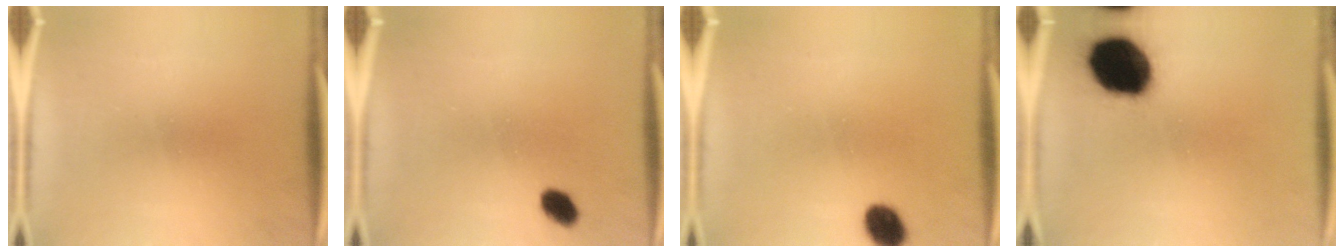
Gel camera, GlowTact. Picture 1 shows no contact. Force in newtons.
{"total": 3.3}
{"total": 5.7}
{"total": 19.2}